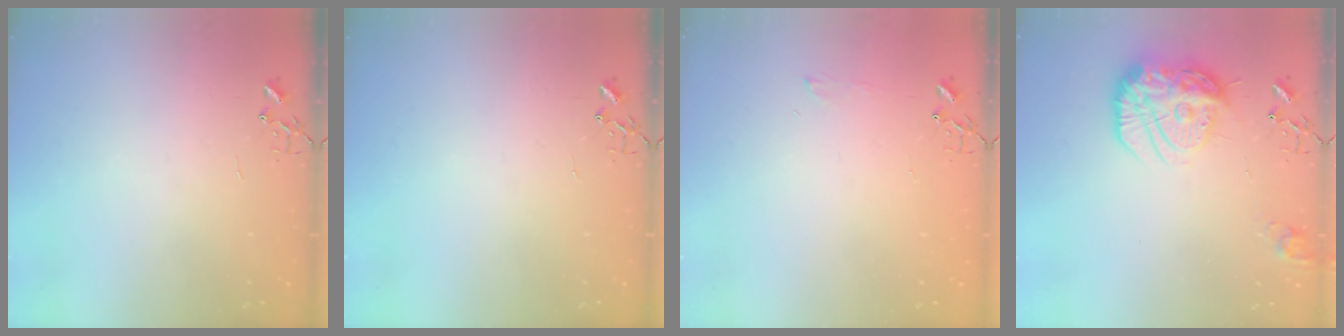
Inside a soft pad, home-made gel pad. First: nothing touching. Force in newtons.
{"total": 0.0}
{"total": 4.2, "press": 4.2, "slide": 0.6}
{"total": 19.1, "press": 19.1, "slide": 1.1}